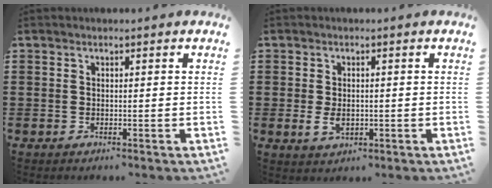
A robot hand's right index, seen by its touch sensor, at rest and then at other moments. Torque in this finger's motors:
{"motor_torque": [1.07, 1.07, 0.11, 0.04]}